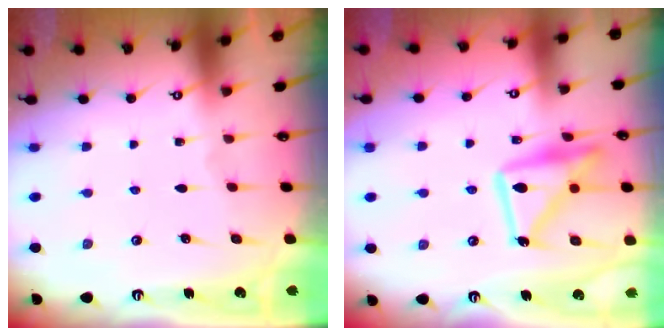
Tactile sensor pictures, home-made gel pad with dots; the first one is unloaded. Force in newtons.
{"total": 14.8, "press": 14.7, "slide": 1.3}